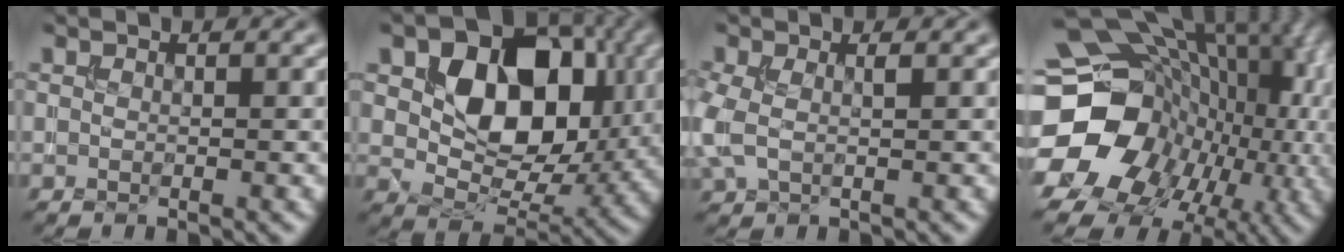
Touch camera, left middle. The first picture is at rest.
{"total": 10.8, "force": [2.9, 7.4, 7.2], "torque": [-0.119, -0.011, 0.045]}
{"total": 2.8, "force": [0.0, 1.6, 2.3], "torque": [-0.071, -0.002, 0.000]}
{"total": 23.2, "force": [-3.2, 19.6, 11.9], "torque": [-0.208, -0.015, -0.080]}